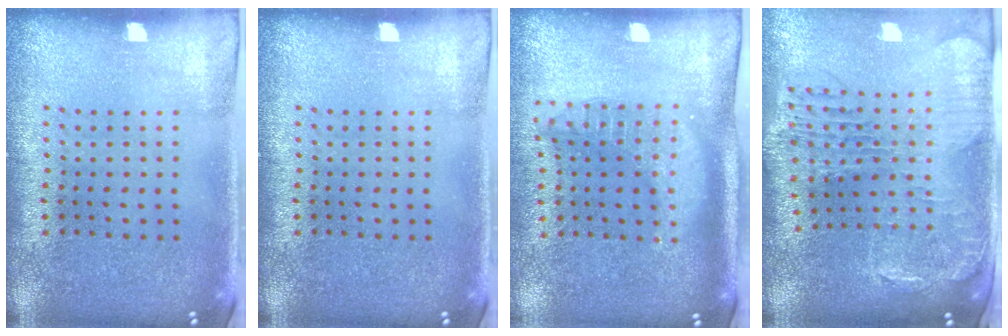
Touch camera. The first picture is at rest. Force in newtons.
{"total": 0.0}
{"total": 1.8, "press": 1.5, "slide": 1.0}
{"total": 1.9, "press": 1.8, "slide": 0.7}